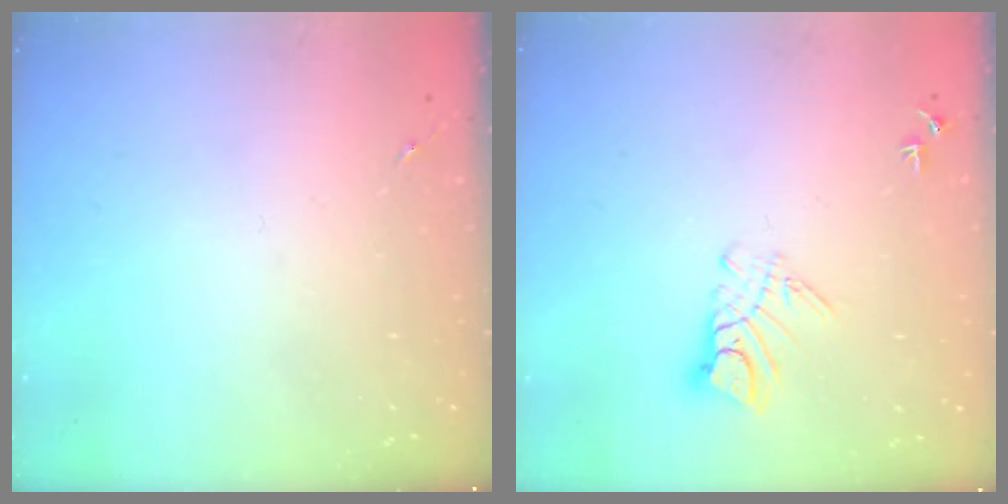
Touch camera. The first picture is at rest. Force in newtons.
{"total": 7.6, "press": 7.5, "slide": 0.7}